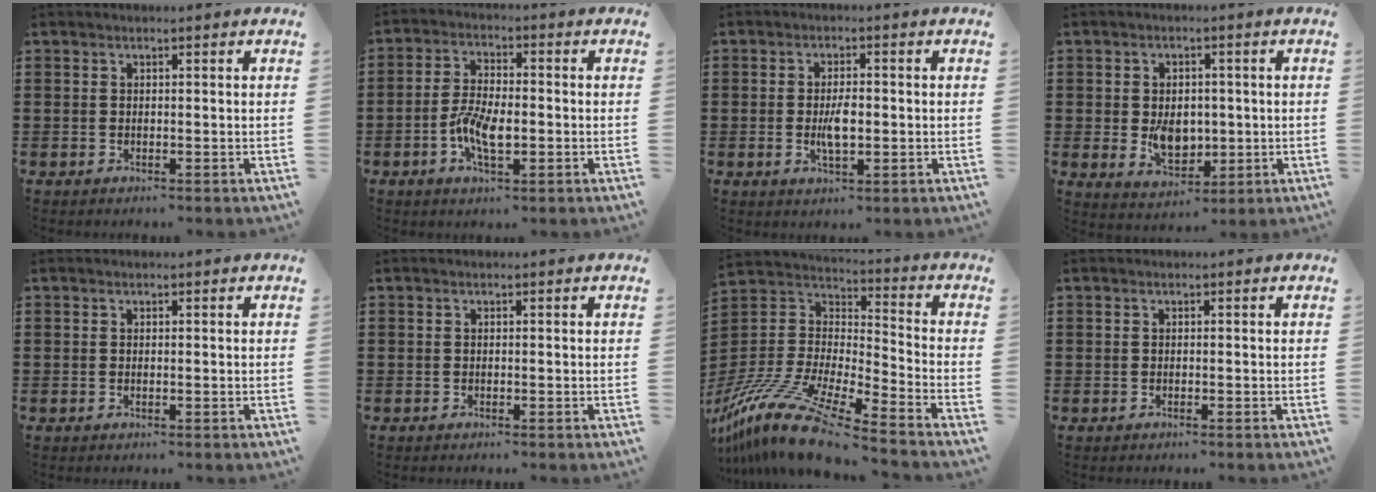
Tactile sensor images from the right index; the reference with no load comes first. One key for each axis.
{"total": 5.9, "fx": -1.5, "fy": 2.8, "fz": 5.0, "tx": -0.106, "ty": 0.000, "tz": -0.030}
{"total": 4.1, "fx": -0.4, "fy": 1.6, "fz": 3.8, "tx": -0.076, "ty": -0.001, "tz": -0.009}
{"total": 6.0, "fx": -0.3, "fy": 4.3, "fz": 4.1, "tx": -0.065, "ty": 0.004, "tz": -0.007}
{"total": 0.0}
{"total": 0.0}
{"total": 14.5, "fx": -12.4, "fy": 1.2, "fz": 7.4, "tx": -0.166, "ty": 0.016, "tz": -0.247}
{"total": 0.0}